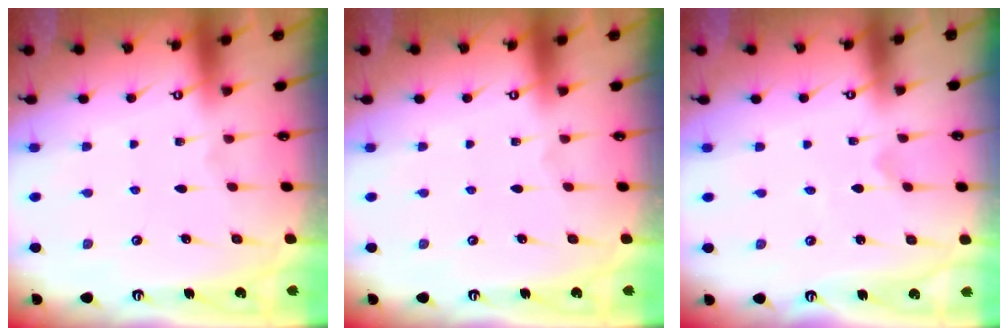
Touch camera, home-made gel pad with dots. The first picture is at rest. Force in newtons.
{"total": 0.0}
{"total": 0.0}